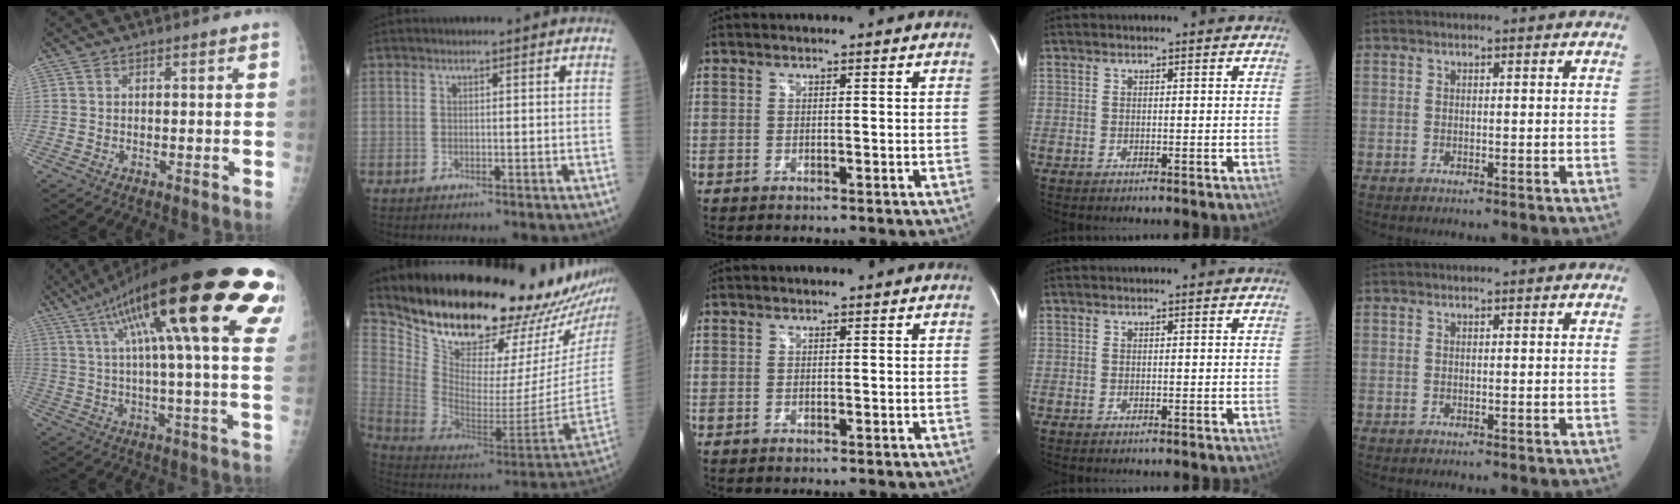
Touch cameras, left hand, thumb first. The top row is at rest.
{"thumb": {"total": 32.8, "force": [15.3, 6.0, 28.5], "torque": [-0.348, 0.021, 0.227]}, "index": {"total": 28.3, "force": [24.8, 2.8, 13.3], "torque": [-0.225, -0.115, 0.365]}}